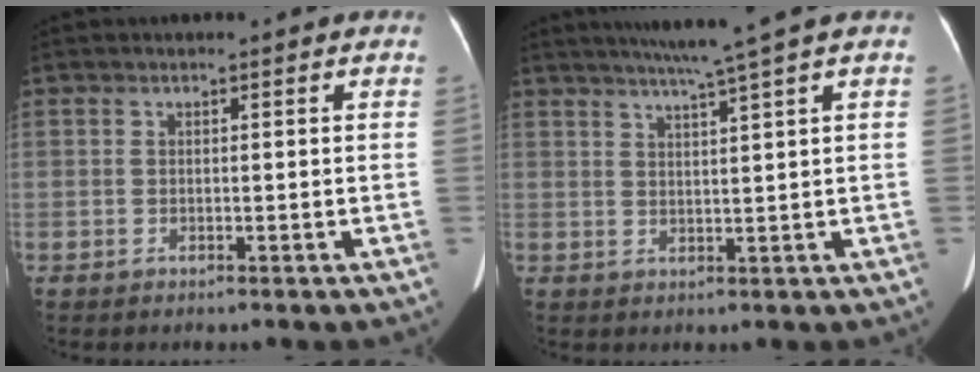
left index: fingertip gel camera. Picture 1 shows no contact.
{"total": 6.2, "force": [4.6, -1.9, 3.6], "torque": [-0.054, 0.004, 0.074]}